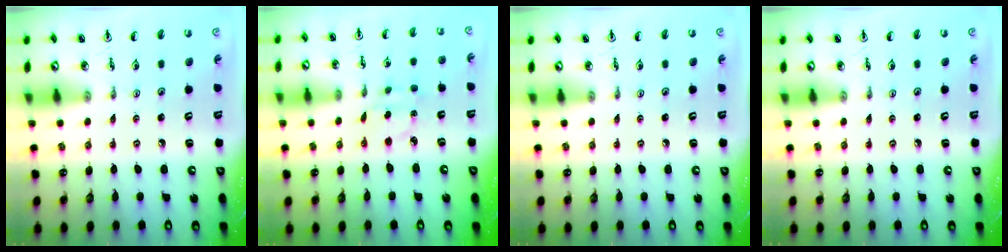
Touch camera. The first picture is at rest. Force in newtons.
{"total": 3.2, "press": 3.2, "slide": 0.5}
{"total": 0.0}
{"total": 0.0}